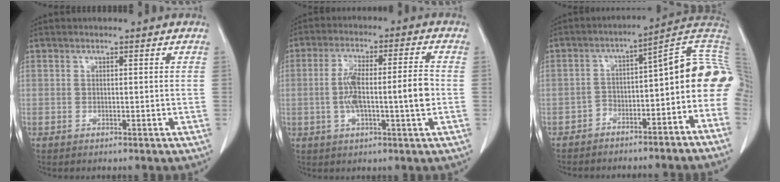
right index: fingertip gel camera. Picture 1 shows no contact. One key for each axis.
{"total": 9.6, "fx": -1.1, "fy": 1.2, "fz": 9.5, "tx": -0.173, "ty": 0.017, "tz": -0.022}
{"total": 17.6, "fx": -8.9, "fy": 6.5, "fz": 13.8, "tx": -0.147, "ty": 0.070, "tz": -0.123}